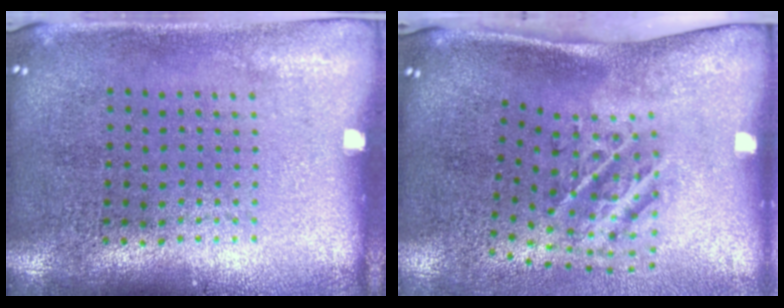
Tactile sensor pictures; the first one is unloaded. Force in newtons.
{"total": 2.4, "press": 1.4, "slide": 2.0}